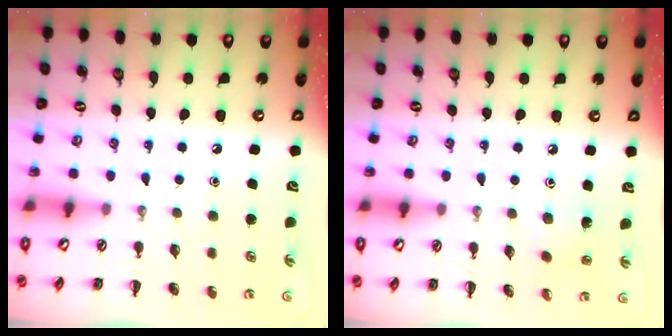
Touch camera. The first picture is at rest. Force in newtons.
{"total": 2.0, "press": 1.8, "slide": 0.7}